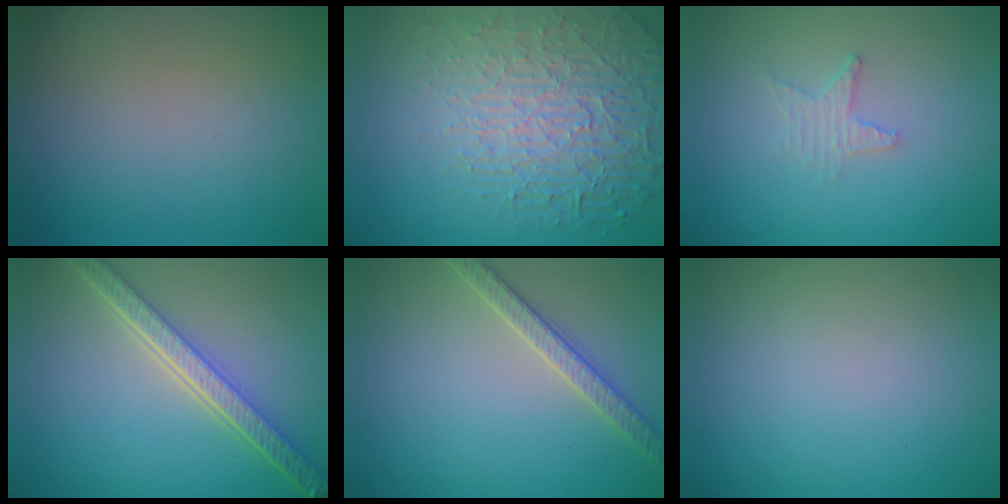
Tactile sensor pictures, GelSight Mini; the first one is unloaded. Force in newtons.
{"total": 7.6, "press": 5.5, "slide": 5.2}
{"total": 1.5, "press": 1.4, "slide": 0.3}
{"total": 5.7, "press": 4.2, "slide": 3.9}
{"total": 2.7, "press": 2.7, "slide": 0.3}
{"total": 0.0}